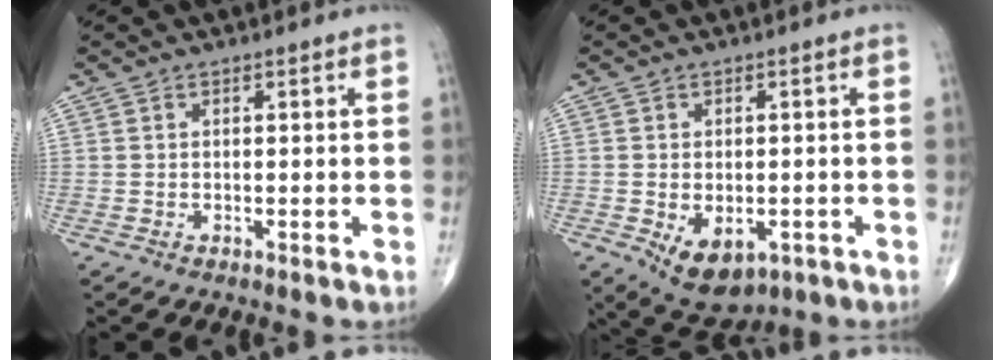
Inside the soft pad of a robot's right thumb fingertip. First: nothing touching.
{"total": 8.7, "force": [-3.2, 5.4, 6.1], "torque": [-0.077, 0.001, -0.035]}